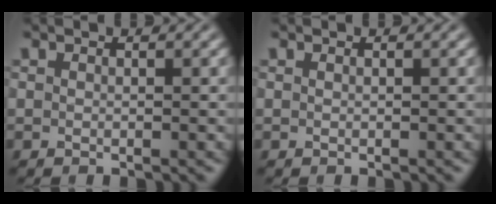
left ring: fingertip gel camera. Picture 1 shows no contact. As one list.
[{"total": 0.0}]